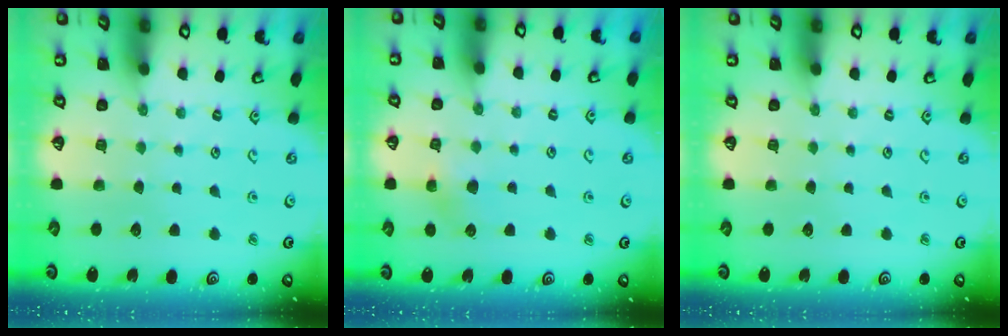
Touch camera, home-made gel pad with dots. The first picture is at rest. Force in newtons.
{"total": 7.4, "press": 7.4, "slide": 0.3}
{"total": 0.0}